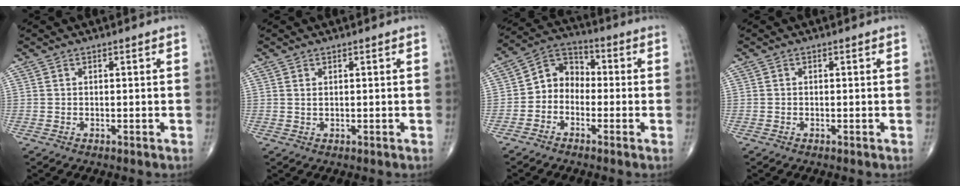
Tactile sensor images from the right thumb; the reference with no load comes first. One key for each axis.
{"total": 0.8, "fx": 0.3, "fy": 0.4, "fz": 0.6, "tx": -0.011, "ty": 0.000, "tz": 0.009}
{"total": 7.3, "fx": -1.7, "fy": 5.9, "fz": 3.9, "tx": -0.035, "ty": 0.037, "tz": -0.051}
{"total": 0.0}